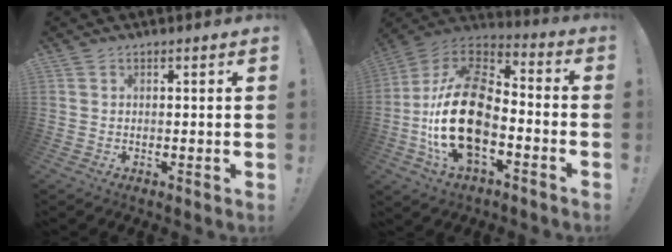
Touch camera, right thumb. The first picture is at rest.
{"total": 23.6, "force": [-5.4, 13.5, 18.6], "torque": [-0.357, 0.034, -0.083]}